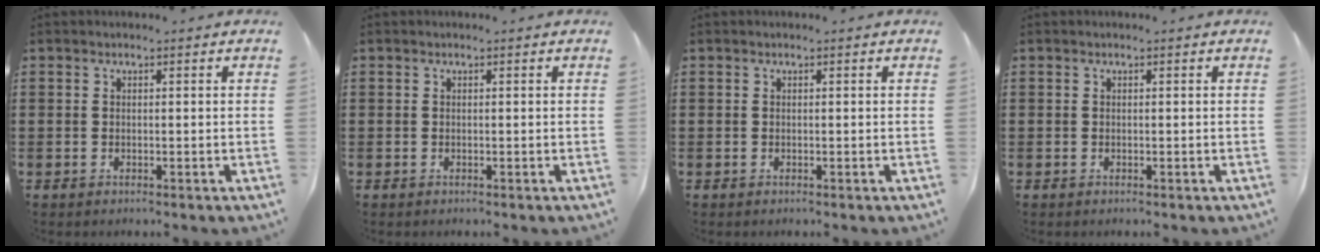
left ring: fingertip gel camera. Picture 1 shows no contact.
{"total": 0.0}
{"total": 0.0}
{"total": 0.0}